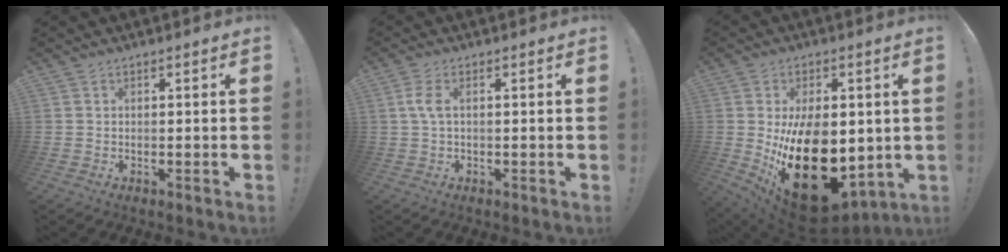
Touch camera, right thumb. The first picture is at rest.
{"total": 3.6, "force": [0.5, 1.3, 3.3], "torque": [-0.070, 0.002, 0.008]}
{"total": 26.3, "force": [-3.0, 15.8, 20.8], "torque": [-0.339, -0.003, -0.022]}